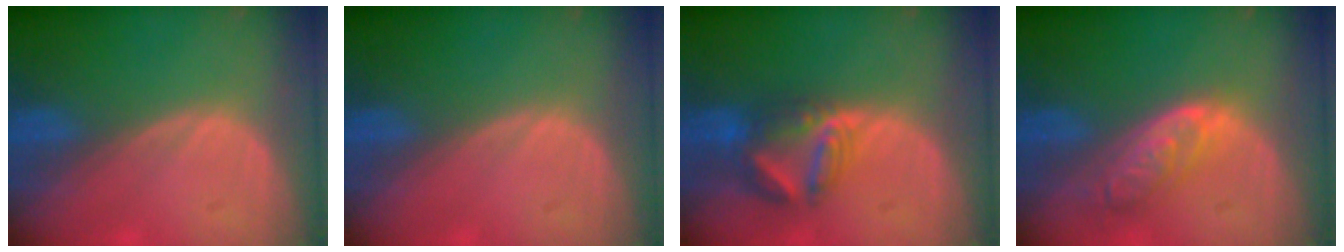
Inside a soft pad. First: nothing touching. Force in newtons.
{"total": 0.0}
{"total": 6.6, "press": 6.4, "slide": 1.5}
{"total": 6.3, "press": 5.7, "slide": 2.8}